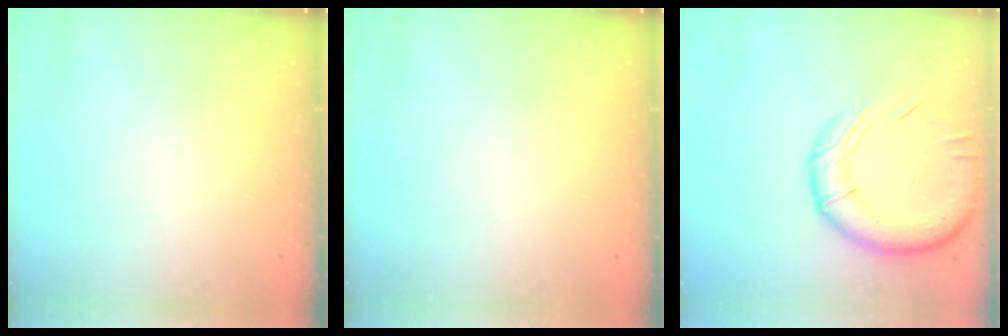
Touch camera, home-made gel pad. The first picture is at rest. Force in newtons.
{"total": 0.0}
{"total": 17.5, "press": 17.3, "slide": 2.1}